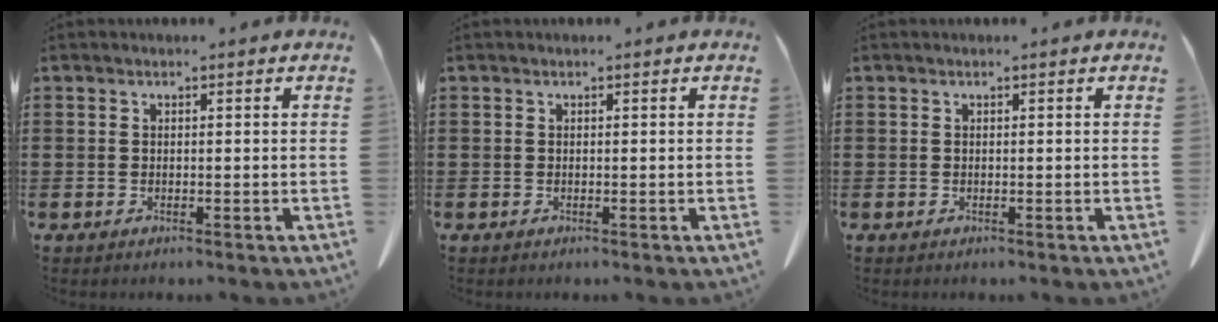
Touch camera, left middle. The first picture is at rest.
{"total": 0.0}
{"total": 0.0}